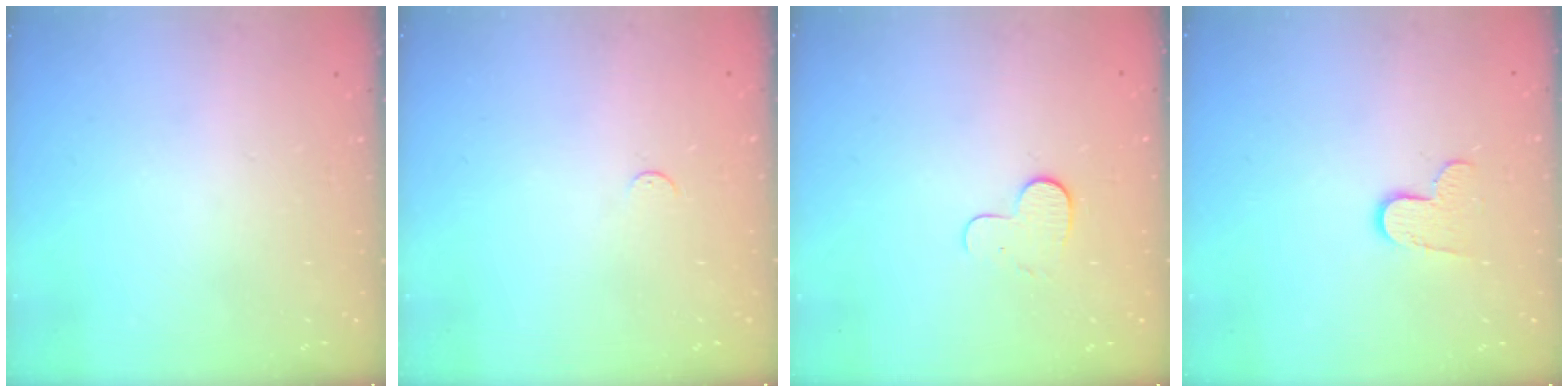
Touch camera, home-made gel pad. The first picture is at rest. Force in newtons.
{"total": 2.7, "press": 2.7, "slide": 0.4}
{"total": 6.3, "press": 6.3, "slide": 0.5}
{"total": 7.2, "press": 7.2, "slide": 0.4}